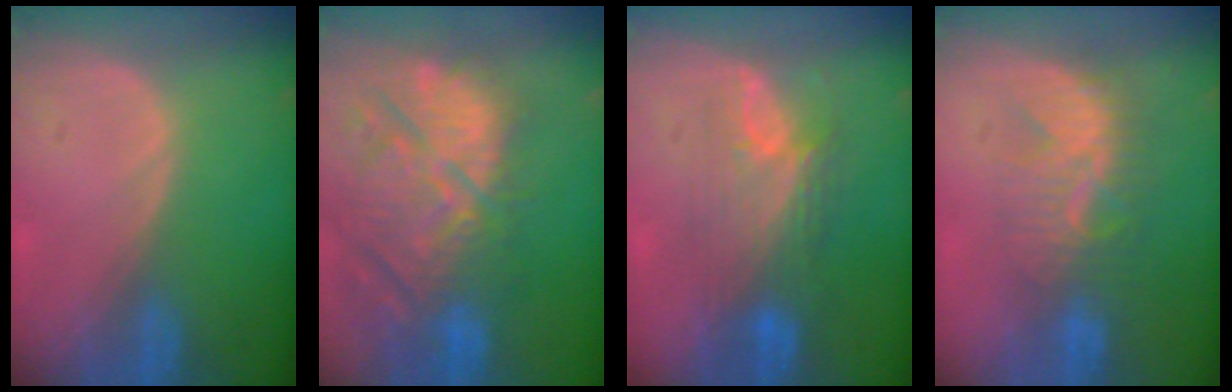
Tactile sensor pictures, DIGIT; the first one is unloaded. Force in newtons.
{"total": 14.4, "press": 12.6, "slide": 6.9}
{"total": 7.5, "press": 7.4, "slide": 1.3}
{"total": 7.8, "press": 7.5, "slide": 2.0}